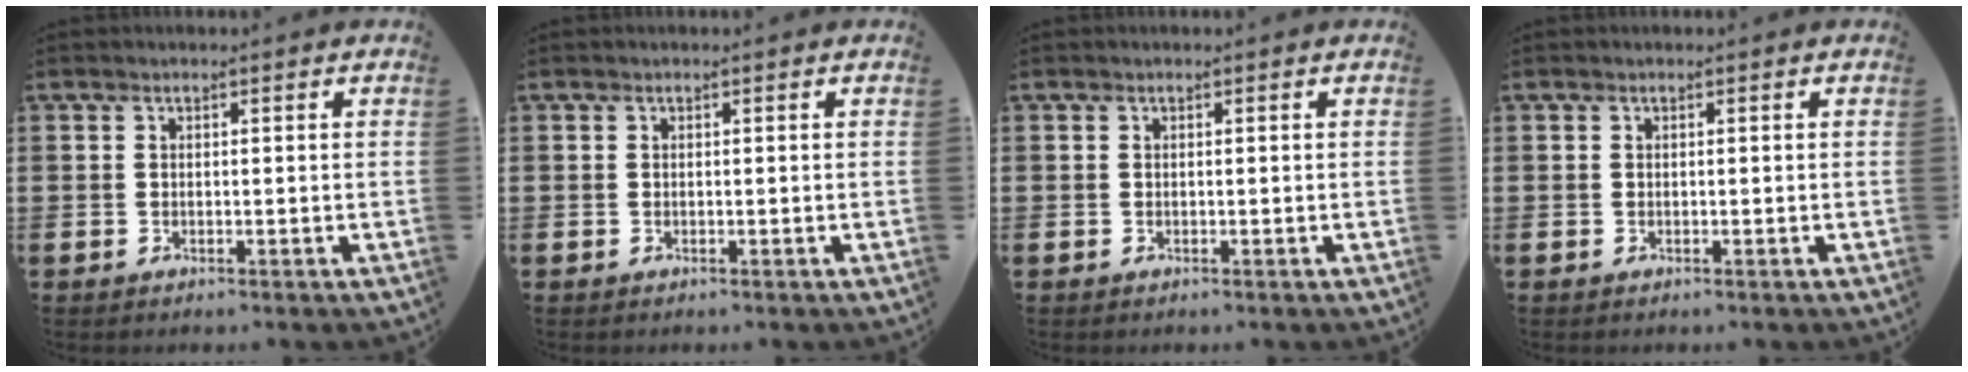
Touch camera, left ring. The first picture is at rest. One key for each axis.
{"total": 0.0}
{"total": 0.0}
{"total": 0.0}